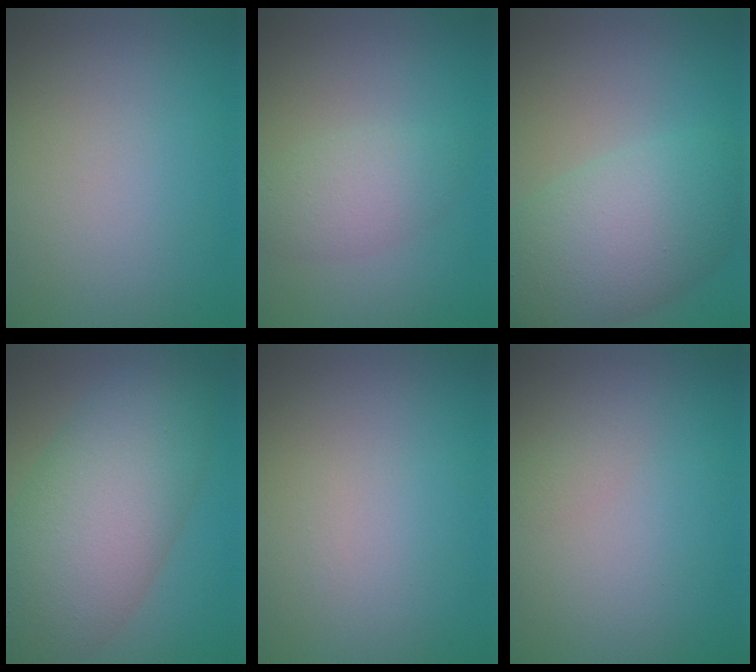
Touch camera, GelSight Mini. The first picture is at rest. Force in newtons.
{"total": 2.7, "press": 2.7, "slide": 0.1}
{"total": 7.4, "press": 7.4, "slide": 0.3}
{"total": 10.2, "press": 10.2, "slide": 0.7}
{"total": 0.0}
{"total": 0.6, "press": 0.6, "slide": 0.0}